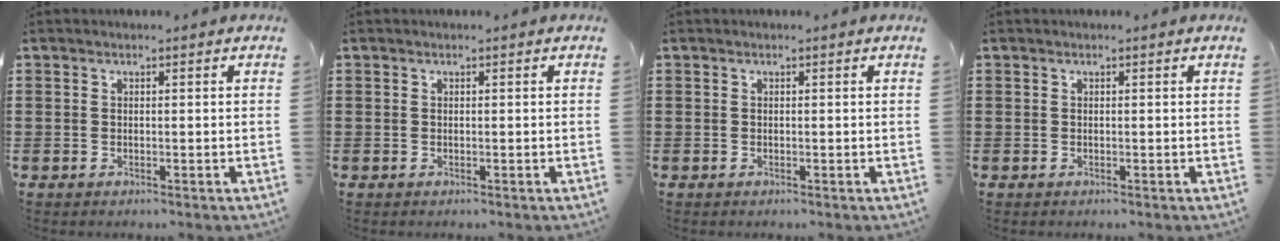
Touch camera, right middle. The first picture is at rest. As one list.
[{"total": 0.0}, {"total": 0.0}, {"total": 0.0}]